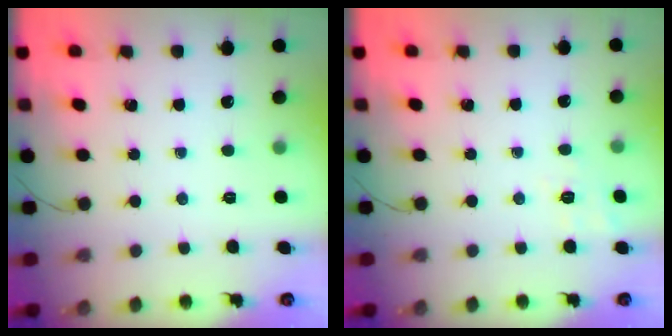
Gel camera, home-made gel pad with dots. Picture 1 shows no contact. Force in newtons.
{"total": 2.9, "press": 1.7, "slide": 2.3}